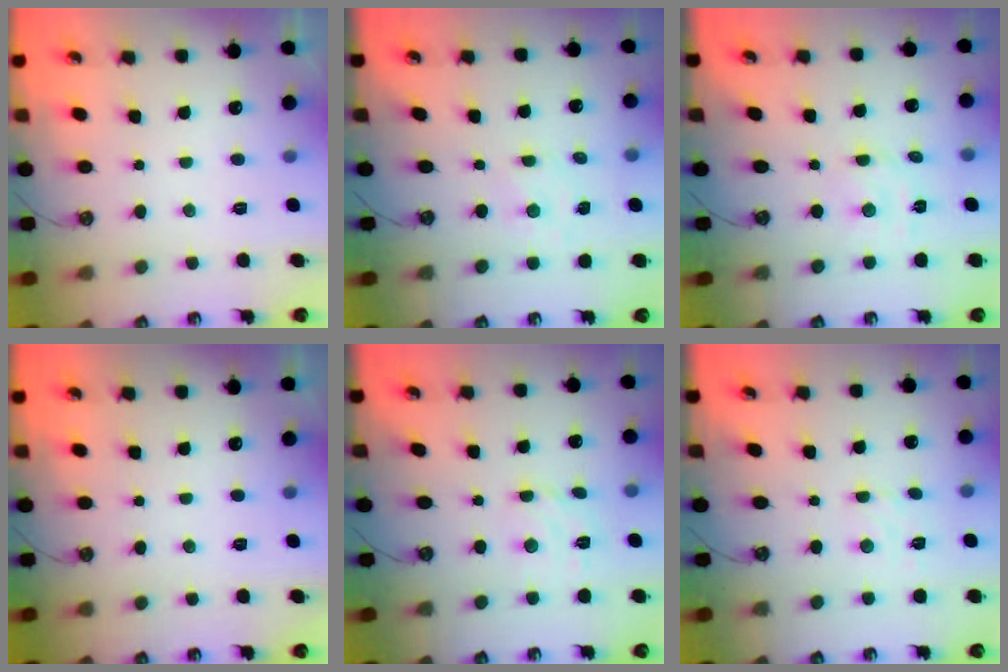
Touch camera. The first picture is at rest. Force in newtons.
{"total": 2.3, "press": 2.3, "slide": 0.4}
{"total": 2.7, "press": 2.7, "slide": 0.1}
{"total": 0.0}
{"total": 4.2, "press": 4.2, "slide": 0.4}
{"total": 2.4, "press": 2.4, "slide": 0.6}